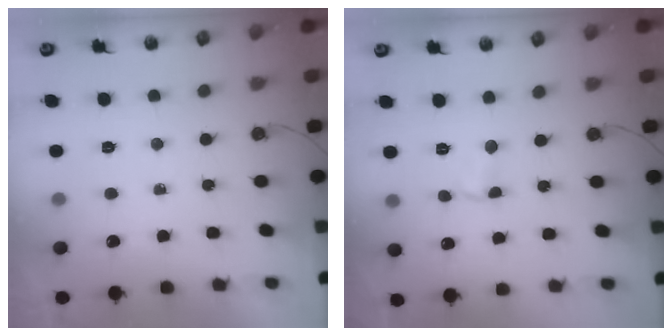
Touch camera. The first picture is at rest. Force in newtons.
{"total": 1.9, "press": 1.9, "slide": 0.3}